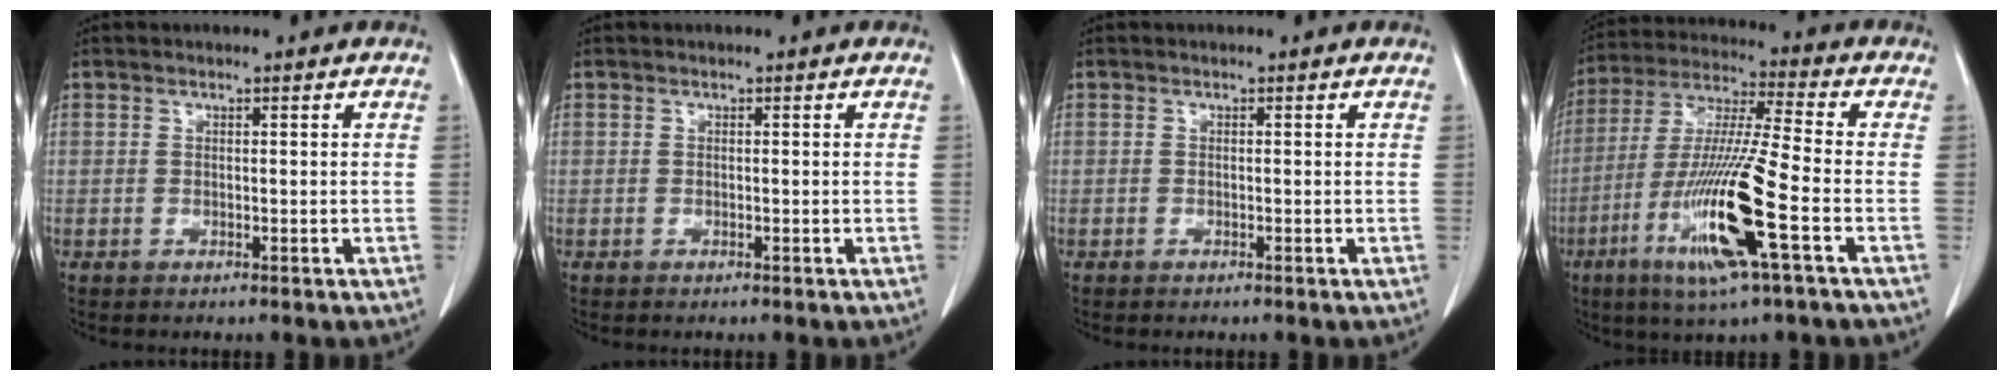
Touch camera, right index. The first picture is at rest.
{"total": 0.0}
{"total": 0.0}
{"total": 16.4, "force": [-6.0, -0.1, 15.2], "torque": [-0.314, -0.024, -0.114]}